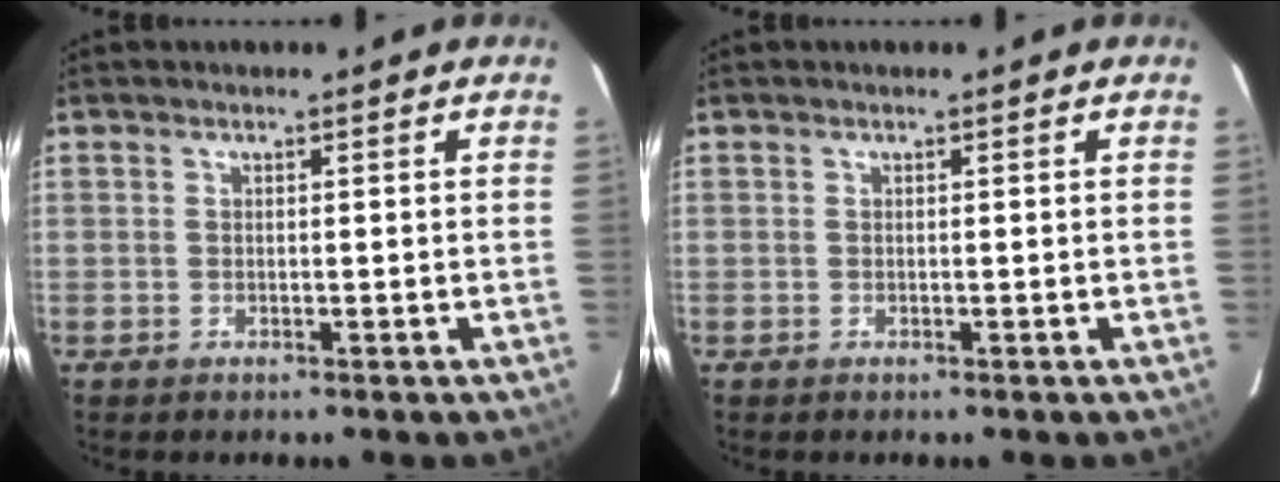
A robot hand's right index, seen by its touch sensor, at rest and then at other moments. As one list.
[{"total": 0.0}]